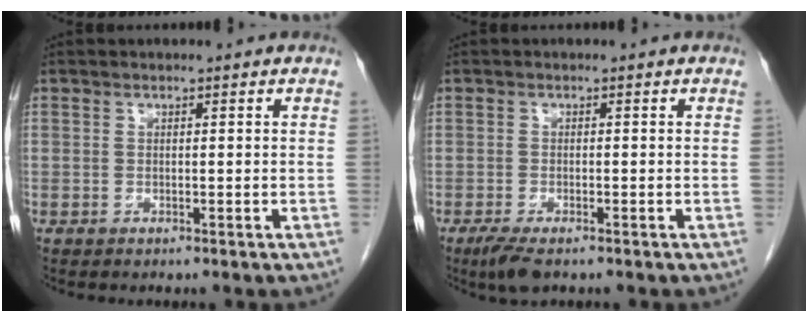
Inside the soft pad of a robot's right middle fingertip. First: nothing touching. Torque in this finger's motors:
{"motor_torque": [0.72, -0.46, 0.27, 0.06]}